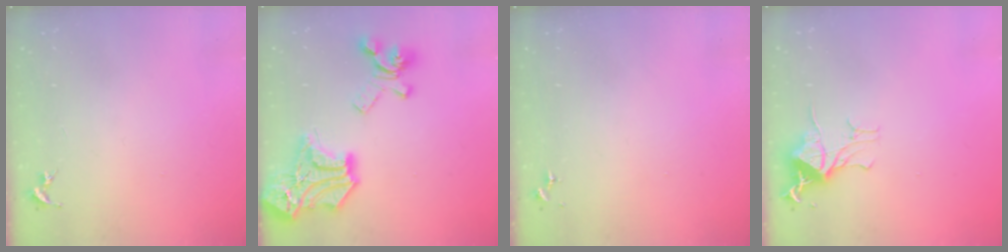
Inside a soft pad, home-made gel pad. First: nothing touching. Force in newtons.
{"total": 24.6, "press": 24.6, "slide": 0.7}
{"total": 0.0}
{"total": 11.3, "press": 11.3, "slide": 0.9}